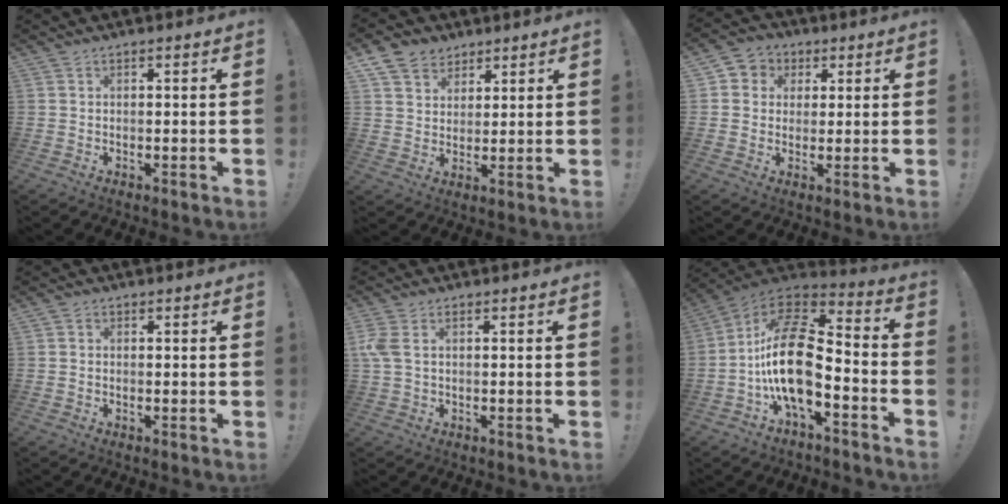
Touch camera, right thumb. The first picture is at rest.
{"total": 8.0, "force": [5.1, 6.0, 1.6], "torque": [-0.028, -0.033, 0.104]}
{"total": 5.7, "force": [0.4, 5.5, 1.4], "torque": [-0.010, 0.002, 0.009]}
{"total": 0.6, "force": [-0.2, 0.5, 0.0], "torque": [0.000, 0.003, -0.004]}
{"total": 4.0, "force": [0.9, 2.3, 3.2], "torque": [-0.079, 0.003, 0.017]}
{"total": 21.1, "force": [-3.2, 10.4, 18.0], "torque": [-0.362, 0.023, -0.055]}